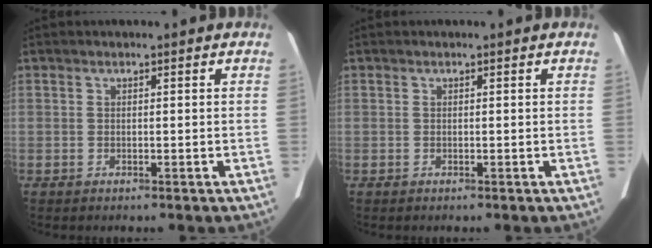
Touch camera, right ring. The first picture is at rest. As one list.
[{"total": 0.0}]